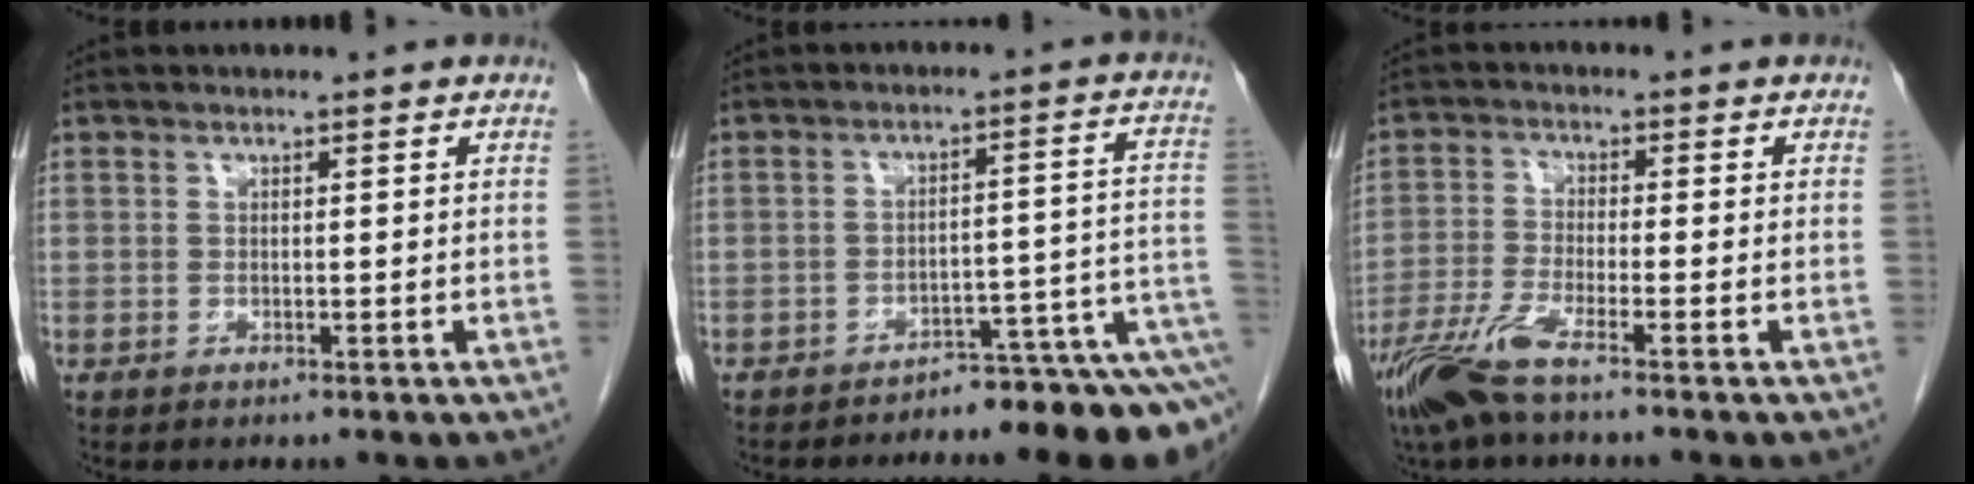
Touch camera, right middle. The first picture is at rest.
{"total": 13.2, "force": [-12.1, 1.4, 5.1], "torque": [-0.006, 0.044, -0.150]}
{"total": 7.0, "force": [-4.9, 0.3, 5.0], "torque": [-0.111, -0.021, -0.101]}